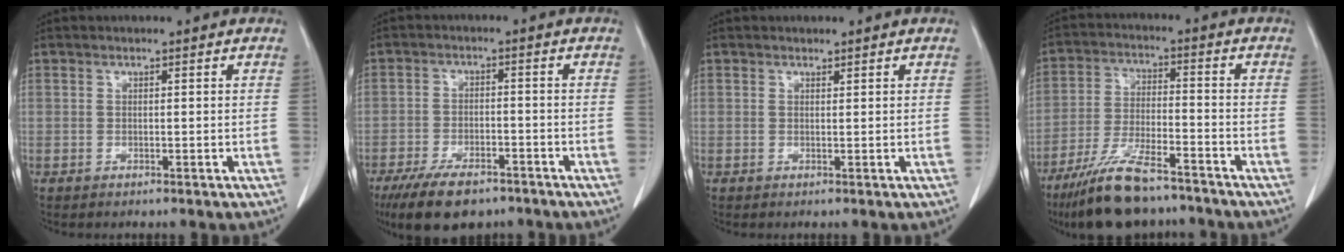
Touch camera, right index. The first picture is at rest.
{"total": 9.4, "force": [-6.9, 3.8, 5.1], "torque": [-0.089, -0.008, -0.113]}
{"total": 0.7, "force": [0.7, 0.2, 0.0], "torque": [-0.004, -0.004, 0.011]}
{"total": 12.4, "force": [-9.9, 2.4, 7.1], "torque": [-0.138, -0.027, -0.176]}